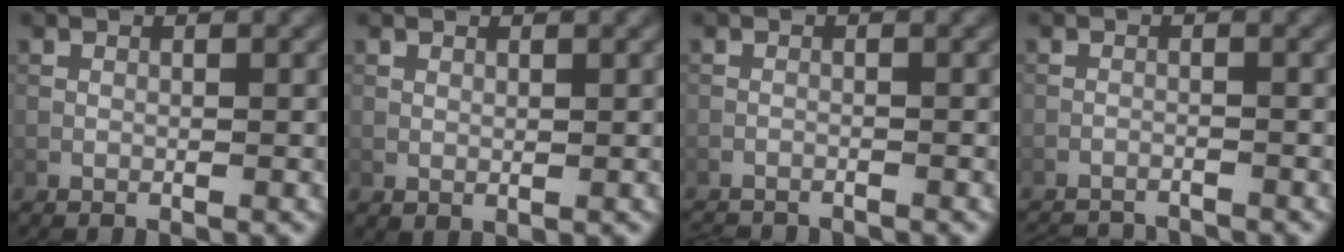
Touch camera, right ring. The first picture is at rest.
{"total": 0.5, "force": [0.3, 0.3, 0.3], "torque": [-0.005, 0.000, 0.008]}
{"total": 3.2, "force": [-3.1, 0.2, 0.4], "torque": [-0.016, -0.011, -0.052]}
{"total": 5.3, "force": [-5.2, 0.7, 0.8], "torque": [-0.016, -0.011, -0.078]}